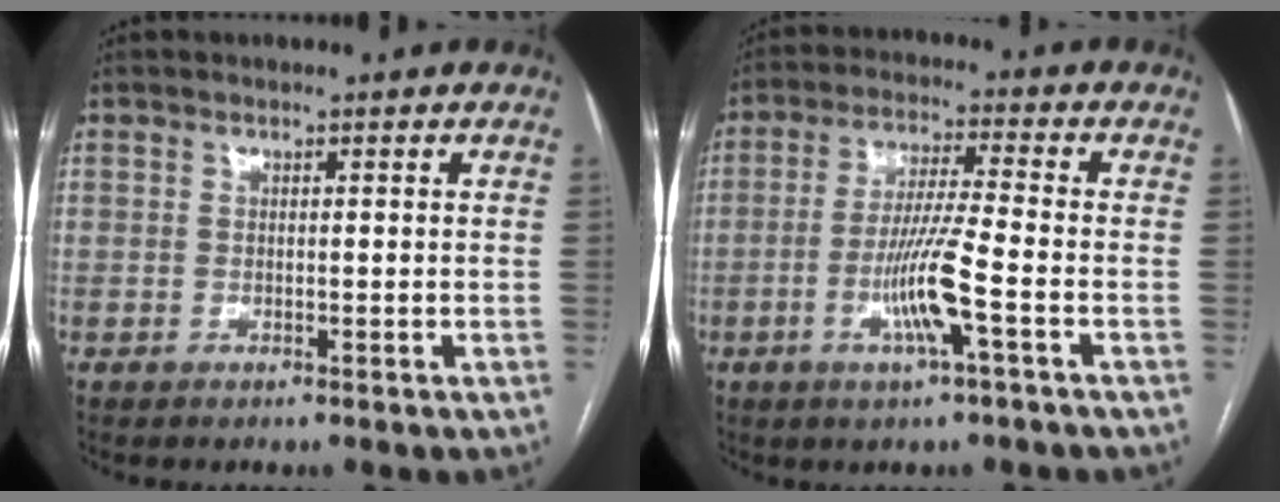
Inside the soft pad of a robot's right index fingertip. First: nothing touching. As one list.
[{"total": 8.8, "force": [-3.0, -0.2, 8.3], "torque": [-0.161, -0.006, -0.057]}]